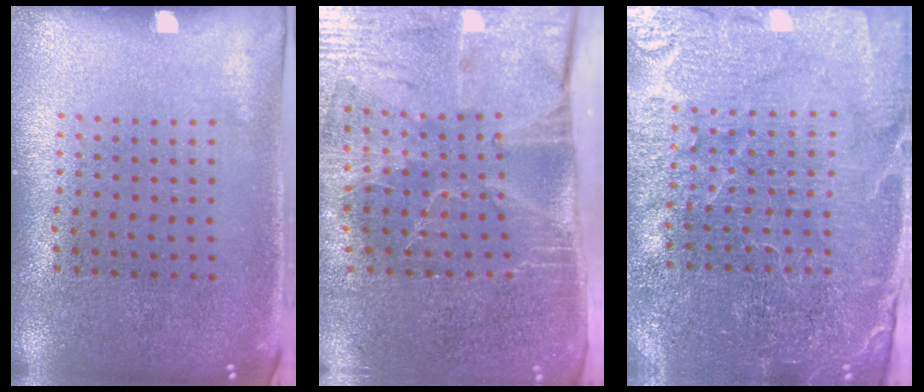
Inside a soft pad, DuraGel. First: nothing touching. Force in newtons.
{"total": 4.3, "press": 3.6, "slide": 2.4}
{"total": 4.2, "press": 4.0, "slide": 1.1}